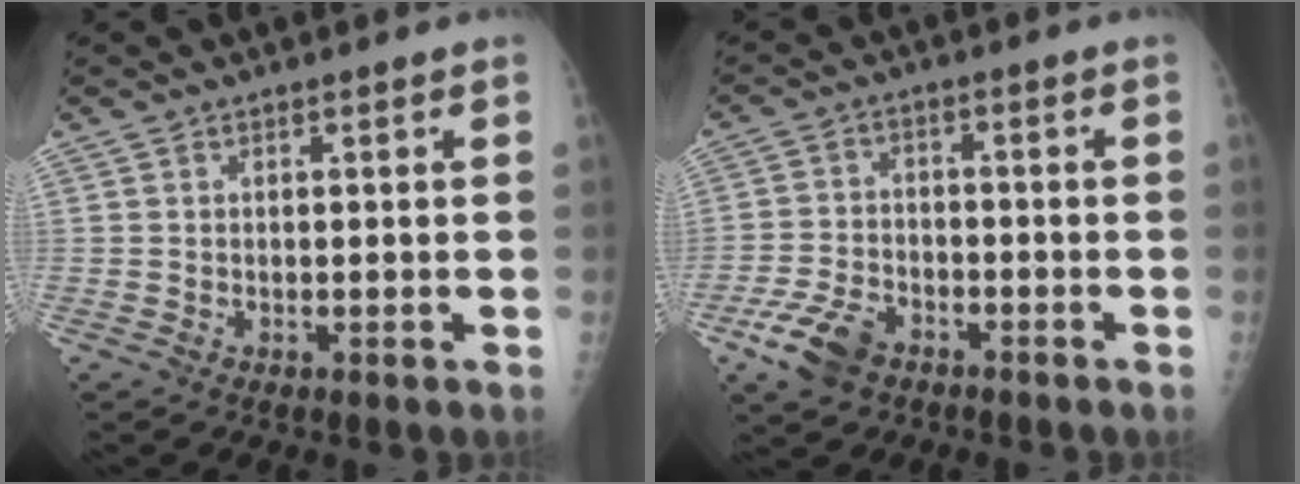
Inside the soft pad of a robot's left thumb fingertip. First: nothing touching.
{"total": 8.1, "force": [-4.9, 4.8, 4.3], "torque": [-0.085, 0.017, -0.089]}